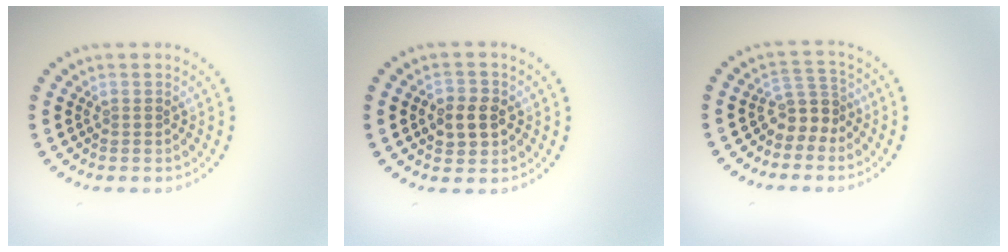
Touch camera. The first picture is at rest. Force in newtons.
{"total": 2.9, "press": 2.9, "slide": 0.4}
{"total": 2.8, "press": 1.9, "slide": 2.0}